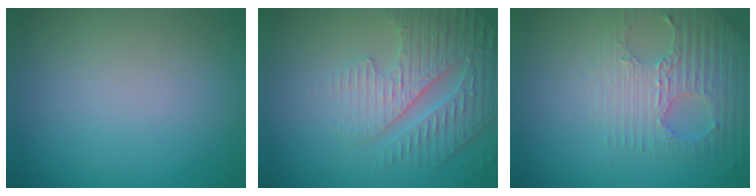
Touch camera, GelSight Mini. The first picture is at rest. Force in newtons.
{"total": 4.6, "press": 4.1, "slide": 2.0}
{"total": 3.1, "press": 3.0, "slide": 0.6}